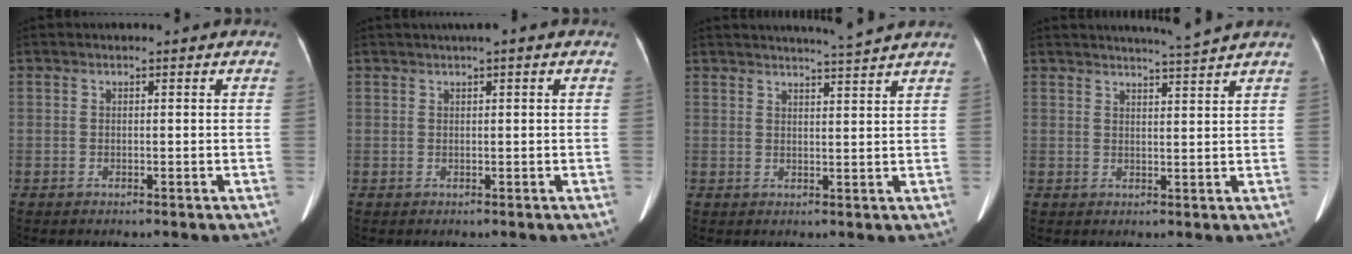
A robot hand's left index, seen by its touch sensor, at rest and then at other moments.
{"total": 2.4, "force": [1.5, 0.0, 1.9], "torque": [-0.033, 0.017, 0.025]}
{"total": 5.6, "force": [5.1, -1.7, 1.7], "torque": [-0.027, -0.007, 0.066]}
{"total": 4.7, "force": [4.2, -1.8, 1.2], "torque": [-0.020, -0.012, 0.059]}